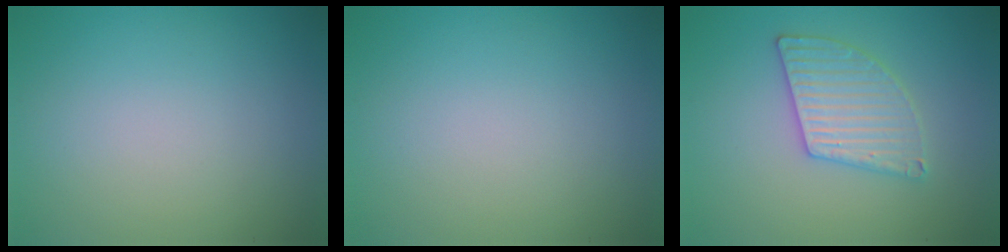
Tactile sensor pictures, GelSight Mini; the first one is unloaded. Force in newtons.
{"total": 0.0}
{"total": 3.4, "press": 3.4, "slide": 0.4}